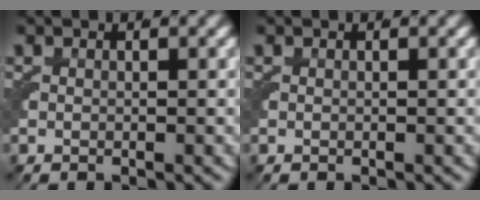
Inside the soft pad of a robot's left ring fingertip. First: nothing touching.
{"total": 0.0}